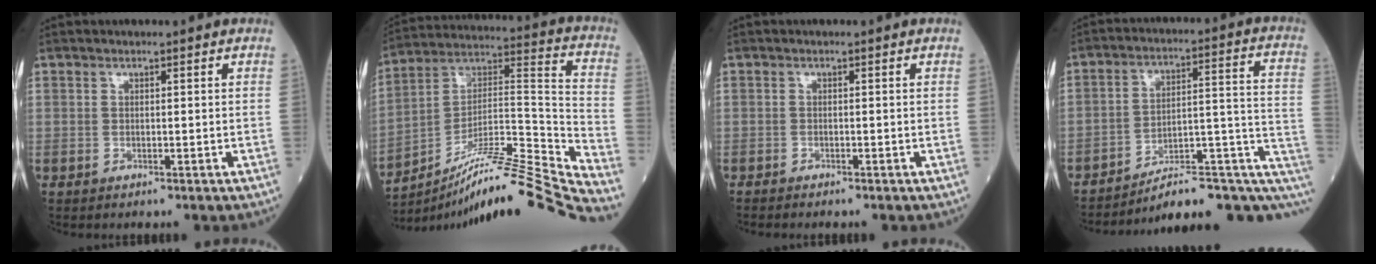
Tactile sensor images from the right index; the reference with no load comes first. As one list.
[{"total": 24.8, "force": [-20.9, -1.8, 13.3], "torque": [-0.171, 0.013, -0.339]}, {"total": 1.3, "force": [-1.2, 0.1, 0.6], "torque": [-0.012, -0.002, -0.019]}, {"total": 16.3, "force": [-10.8, 4.7, 11.2], "torque": [-0.090, 0.079, -0.138]}]